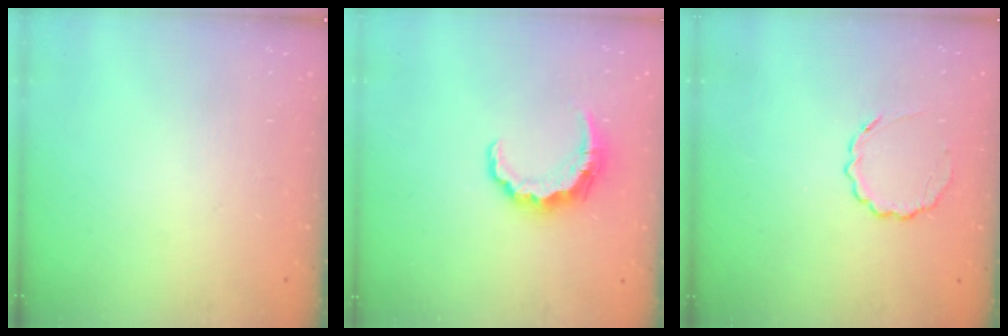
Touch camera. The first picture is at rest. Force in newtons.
{"total": 8.3, "press": 8.2, "slide": 1.4}
{"total": 5.3, "press": 5.1, "slide": 1.5}